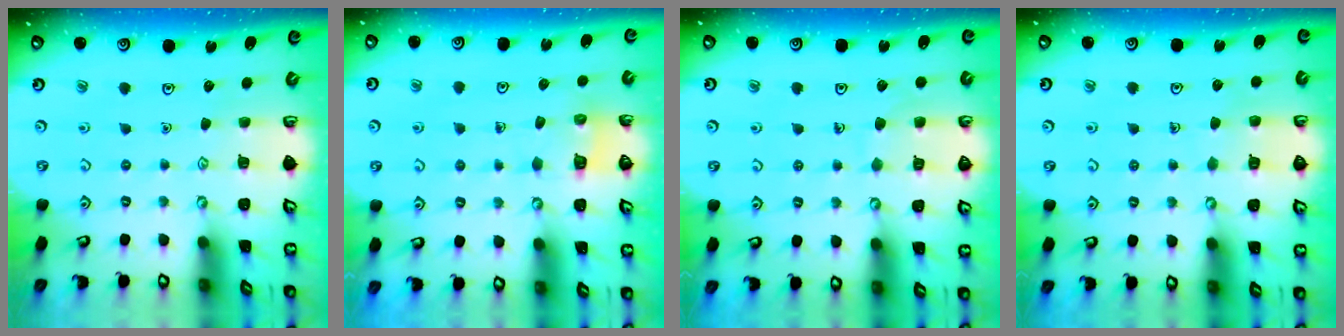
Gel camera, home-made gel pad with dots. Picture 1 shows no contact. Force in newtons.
{"total": 5.8, "press": 5.8, "slide": 0.4}
{"total": 4.7, "press": 4.7, "slide": 0.3}
{"total": 5.1, "press": 5.1, "slide": 0.5}